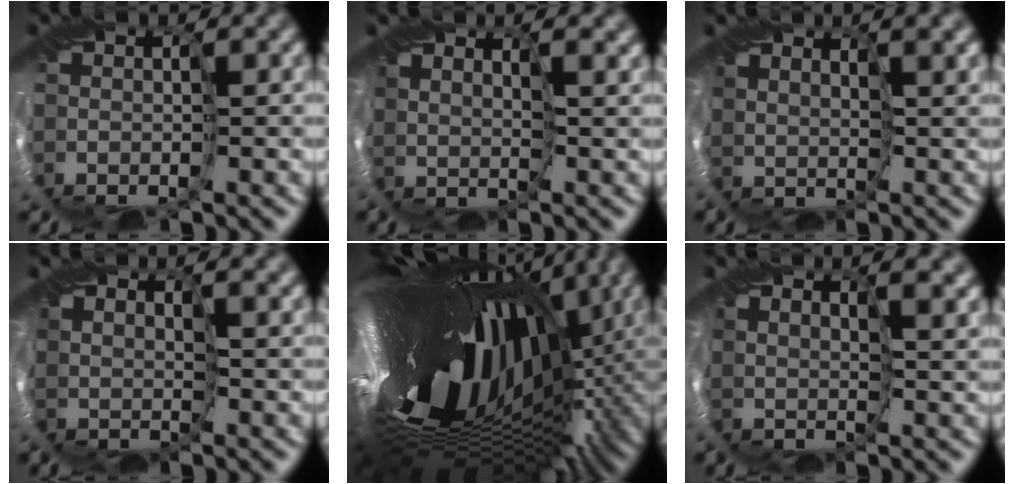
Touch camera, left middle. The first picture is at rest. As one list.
[{"total": 2.6, "force": [2.6, 0.6, 0.2], "torque": [-0.010, 0.004, 0.051]}, {"total": 3.5, "force": [3.2, 0.8, 1.0], "torque": [-0.020, 0.009, 0.063]}, {"total": 2.3, "force": [2.2, 0.5, -0.2], "torque": [-0.004, 0.004, 0.045]}, {"total": 18.3, "force": [1.0, 8.0, 16.5], "torque": [-0.283, -0.015, 0.014]}, {"total": 4.4, "force": [3.9, 1.4, 1.4], "torque": [-0.031, 0.005, 0.076]}]